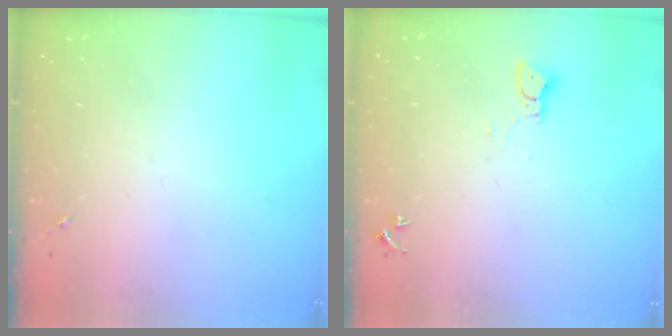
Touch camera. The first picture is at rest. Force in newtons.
{"total": 3.2, "press": 3.2, "slide": 0.1}